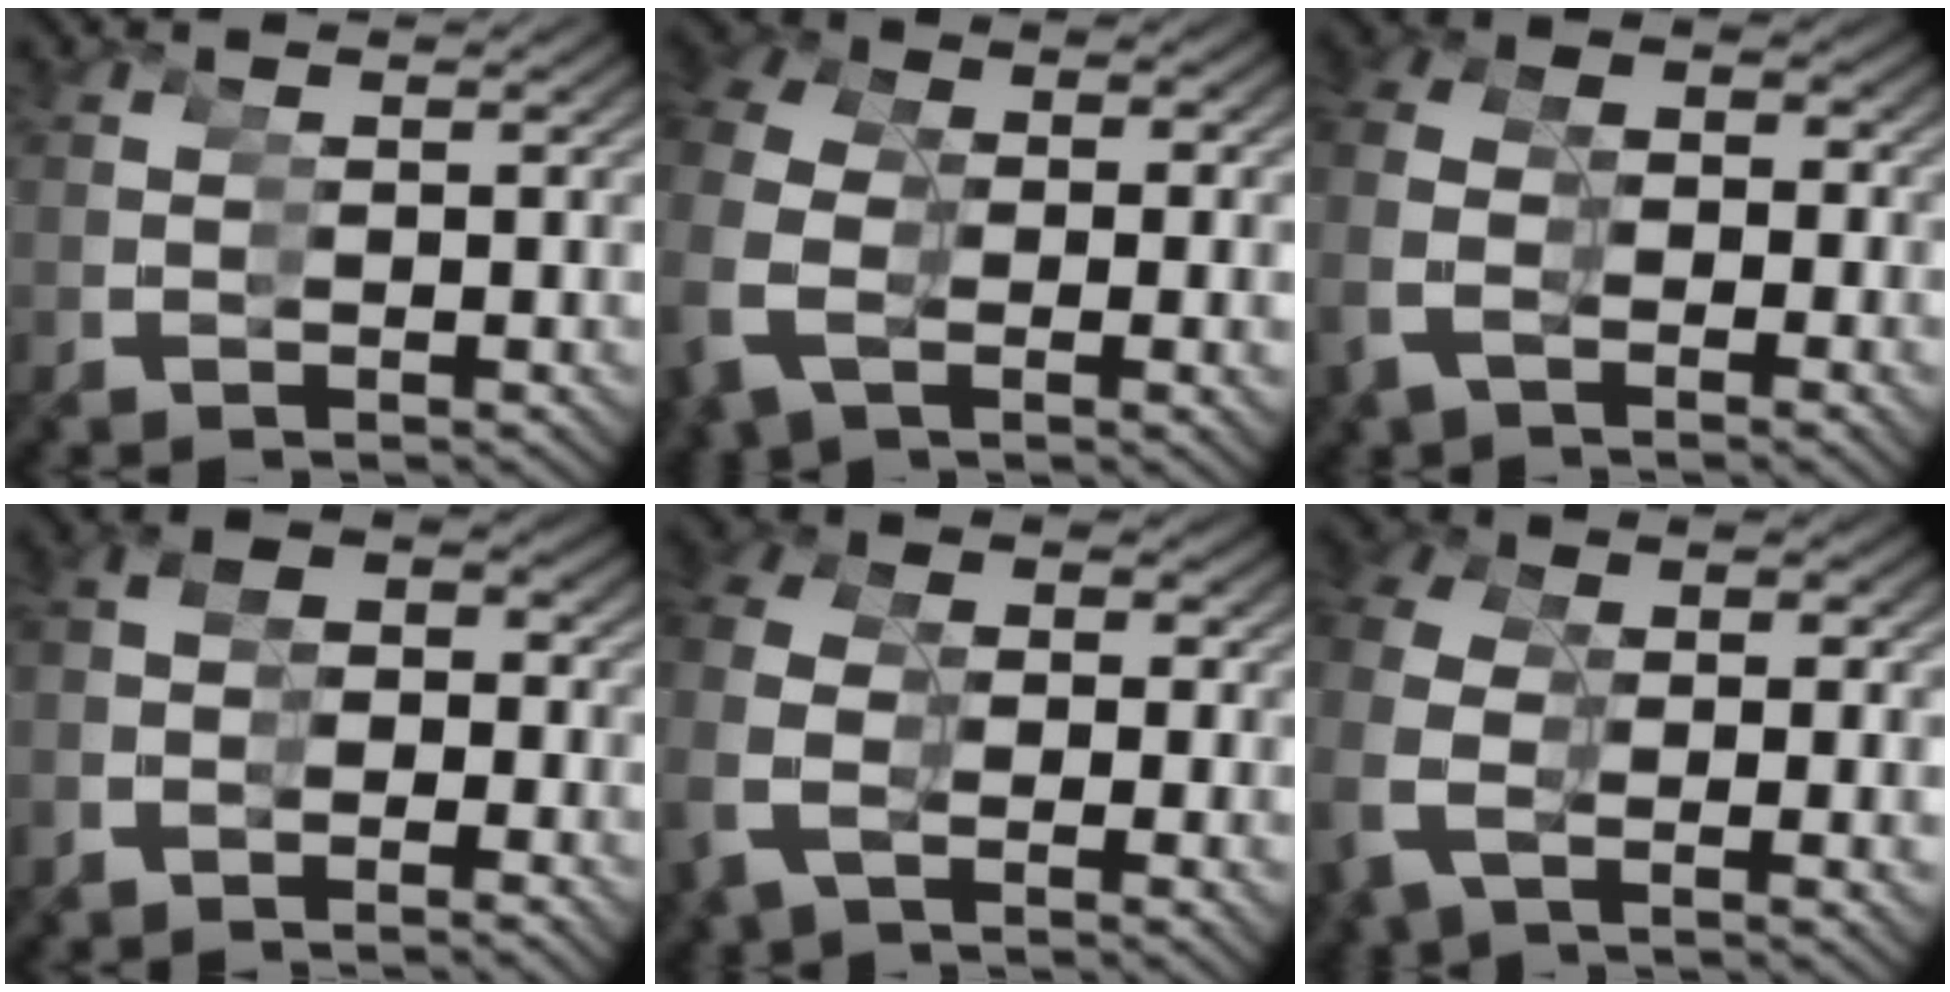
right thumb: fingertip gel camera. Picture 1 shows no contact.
{"total": 2.6, "force": [2.0, 0.9, 1.4], "torque": [-0.056, 0.017, 0.038]}
{"total": 4.7, "force": [1.4, 4.1, 1.9], "torque": [-0.067, 0.017, 0.018]}
{"total": 3.4, "force": [-0.7, 3.1, 1.2], "torque": [-0.028, 0.025, -0.025]}
{"total": 4.2, "force": [1.7, 3.3, 2.0], "torque": [-0.072, 0.012, 0.028]}
{"total": 2.4, "force": [2.0, 0.3, 1.2], "torque": [-0.053, 0.024, 0.037]}